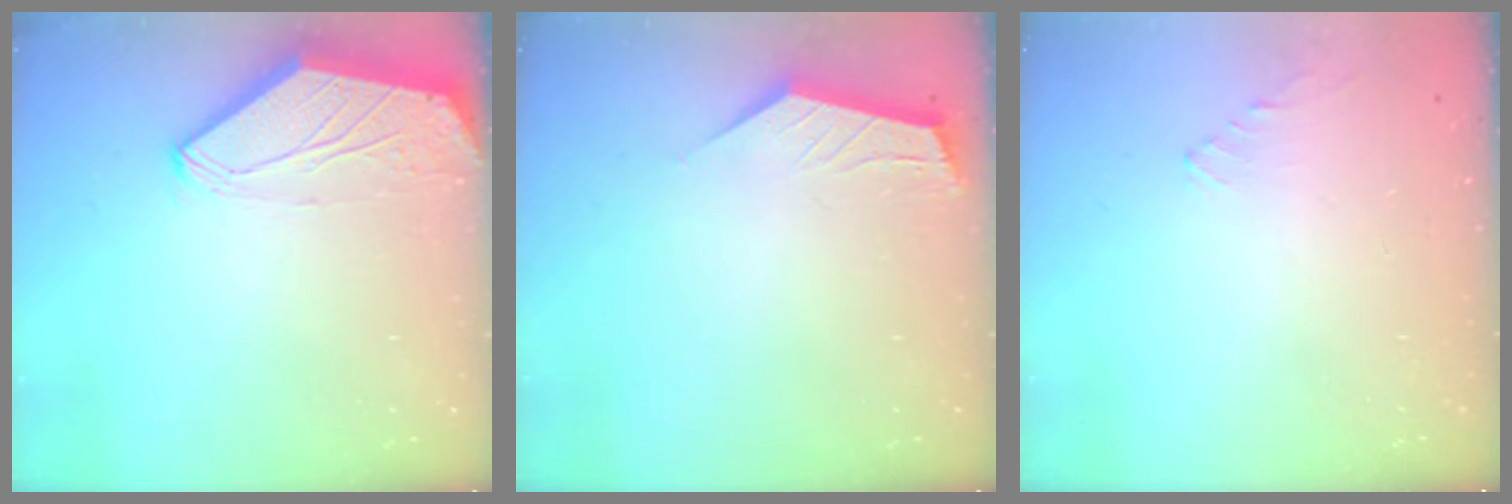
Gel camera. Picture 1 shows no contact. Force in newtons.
{"total": 2.6, "press": 2.6, "slide": 0.4}
{"total": 1.0, "press": 0.9, "slide": 0.4}